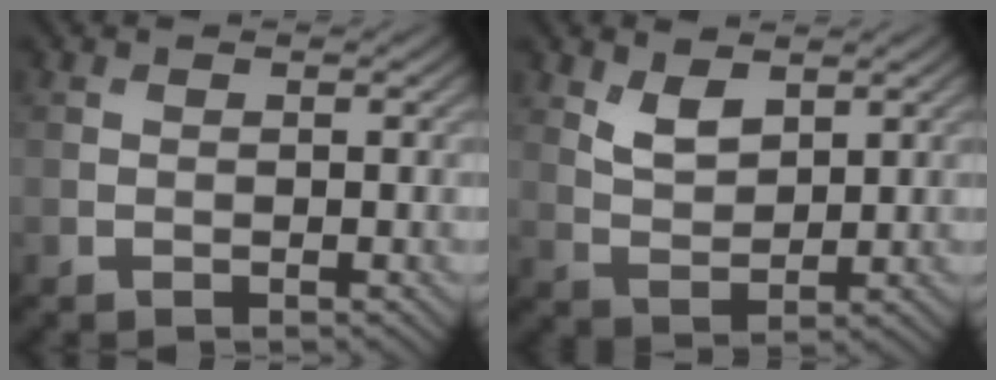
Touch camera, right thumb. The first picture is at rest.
{"total": 3.7, "force": [2.3, 1.9, 2.3], "torque": [-0.053, -0.009, 0.050]}